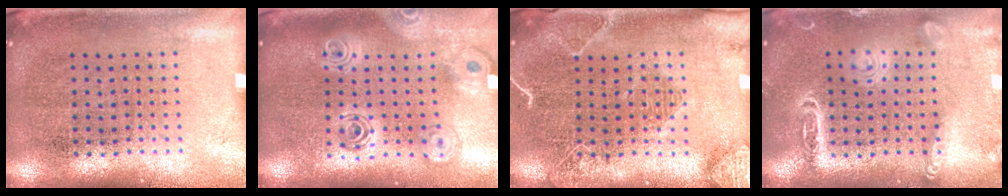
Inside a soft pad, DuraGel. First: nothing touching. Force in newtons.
{"total": 2.0, "press": 1.7, "slide": 1.1}
{"total": 2.1, "press": 2.0, "slide": 0.5}
{"total": 1.9, "press": 1.9, "slide": 0.1}